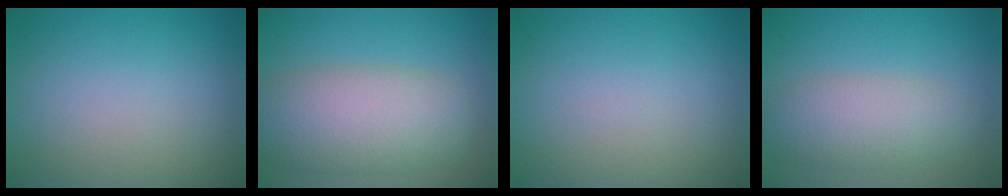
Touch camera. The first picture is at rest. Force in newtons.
{"total": 7.5, "press": 7.4, "slide": 0.7}
{"total": 0.0}
{"total": 4.6, "press": 4.6, "slide": 0.1}